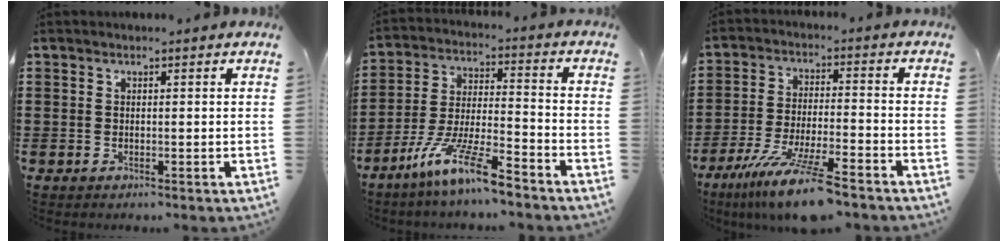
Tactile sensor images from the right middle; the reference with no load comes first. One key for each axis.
{"total": 12.4, "fx": -9.6, "fy": 1.0, "fz": 7.7, "tx": -0.147, "ty": 0.014, "tz": -0.184}
{"total": 10.9, "fx": -8.6, "fy": 0.5, "fz": 6.7, "tx": -0.135, "ty": -0.005, "tz": -0.165}